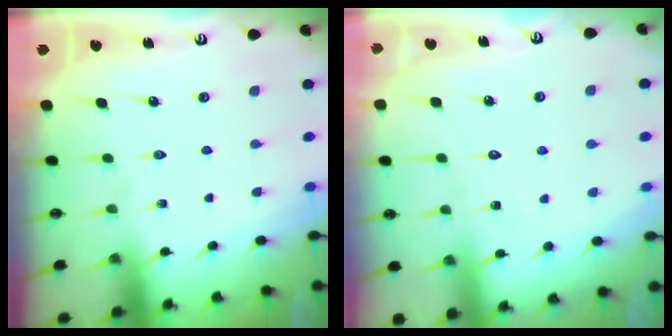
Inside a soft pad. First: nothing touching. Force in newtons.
{"total": 5.0, "press": 5.0, "slide": 0.3}